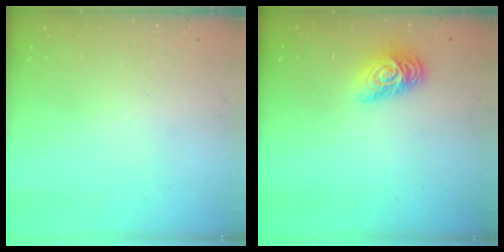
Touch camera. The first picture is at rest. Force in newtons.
{"total": 10.1, "press": 10.0, "slide": 0.6}